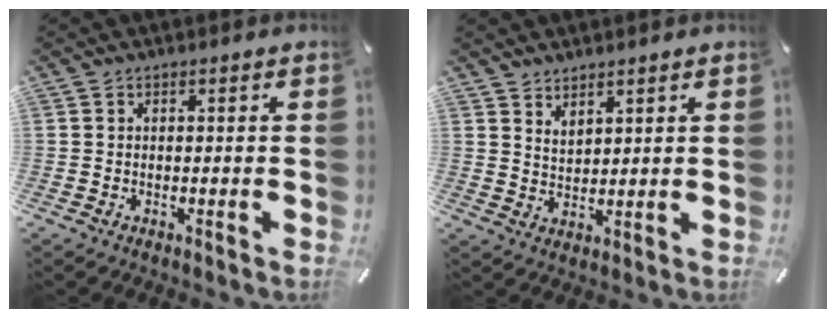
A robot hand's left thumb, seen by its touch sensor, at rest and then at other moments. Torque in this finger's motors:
{"motor_torque": [-0.05, -0.01, 0.13, -0.43, 0.02]}